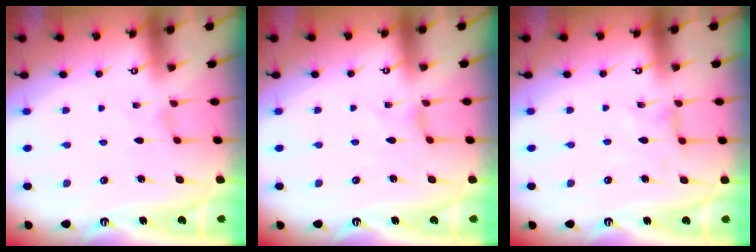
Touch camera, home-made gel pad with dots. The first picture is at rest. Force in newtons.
{"total": 0.0}
{"total": 1.6, "press": 1.5, "slide": 0.4}